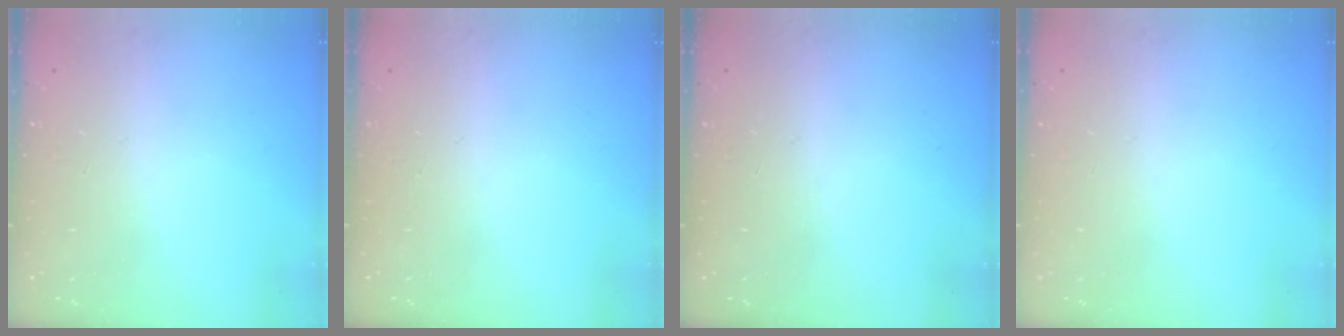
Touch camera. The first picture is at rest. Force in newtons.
{"total": 0.0}
{"total": 0.0}
{"total": 0.0}